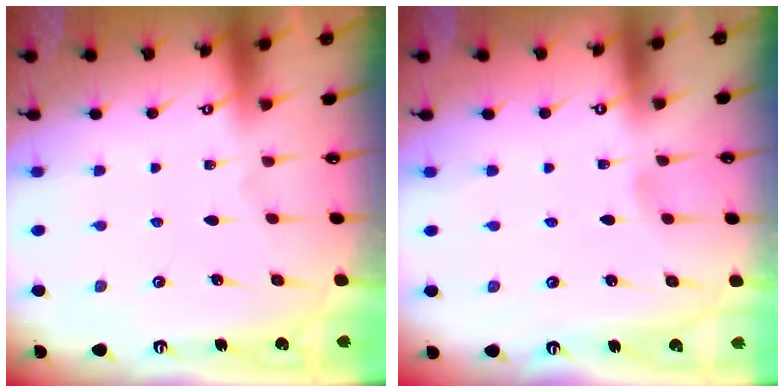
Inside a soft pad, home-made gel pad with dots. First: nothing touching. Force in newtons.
{"total": 1.9, "press": 1.9, "slide": 0.2}